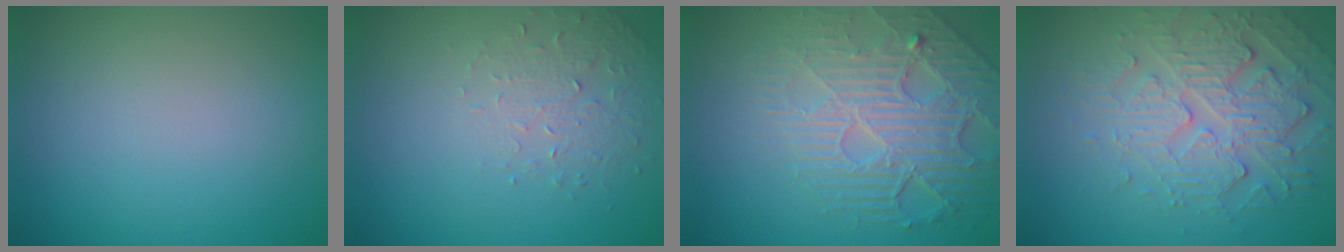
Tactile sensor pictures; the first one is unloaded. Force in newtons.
{"total": 1.6, "press": 1.1, "slide": 1.2}
{"total": 5.6, "press": 4.7, "slide": 3.0}
{"total": 4.7, "press": 4.1, "slide": 2.3}